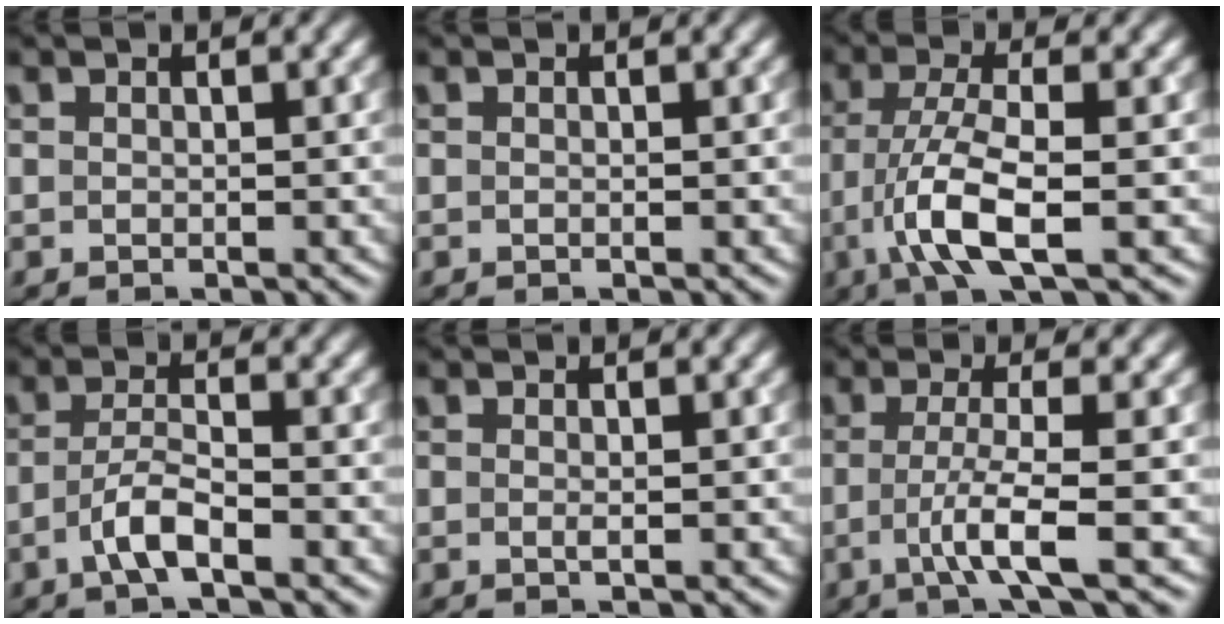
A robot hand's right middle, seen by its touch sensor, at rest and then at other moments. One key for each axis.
{"total": 0.0}
{"total": 6.1, "fx": -2.0, "fy": 1.6, "fz": 5.5, "tx": -0.111, "ty": -0.001, "tz": -0.042}
{"total": 3.1, "fx": -1.6, "fy": 0.7, "fz": 2.6, "tx": -0.053, "ty": 0.007, "tz": -0.038}
{"total": 0.6, "fx": 0.0, "fy": 0.0, "fz": 0.6, "tx": -0.013, "ty": -0.001, "tz": -0.001}
{"total": 4.3, "fx": -1.1, "fy": 0.7, "fz": 4.1, "tx": -0.072, "ty": -0.005, "tz": -0.028}